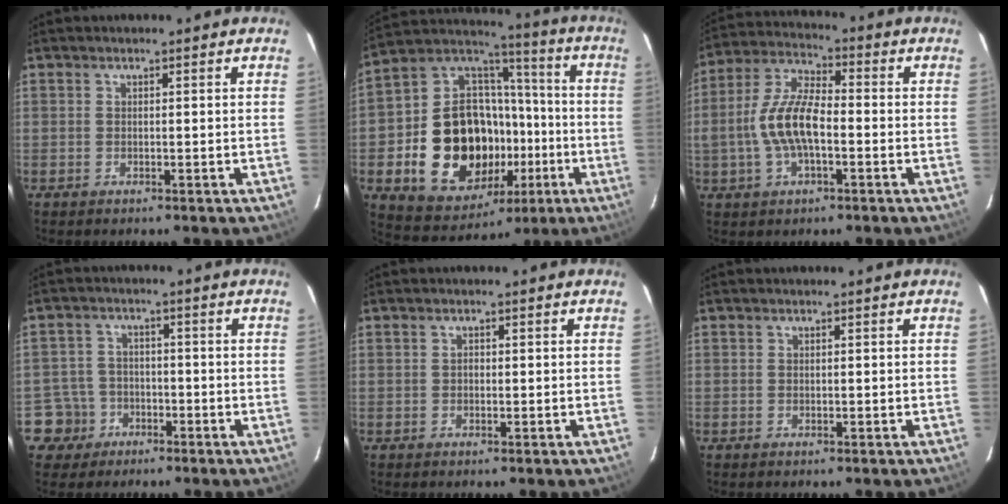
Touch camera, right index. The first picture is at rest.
{"total": 24.2, "force": [-6.1, 18.5, 14.4], "torque": [-0.302, 0.047, -0.068]}
{"total": 11.4, "force": [-2.2, 4.9, 10.1], "torque": [-0.213, 0.010, -0.042]}
{"total": 5.6, "force": [-2.8, 4.9, 0.0], "torque": [-0.012, 0.022, -0.052]}
{"total": 0.6, "force": [0.0, 0.6, 0.2], "torque": [-0.001, 0.002, -0.002]}
{"total": 0.0}